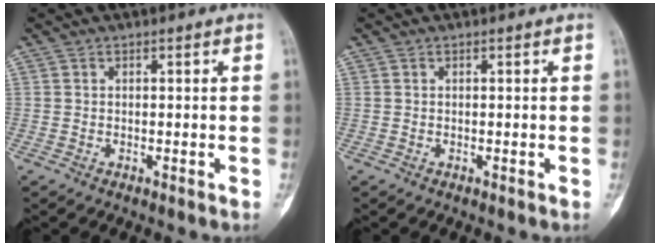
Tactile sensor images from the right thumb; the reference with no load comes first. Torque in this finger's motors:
{"motor_torque": [0.18, -0.01, 0.03, -0.03, 0.00]}